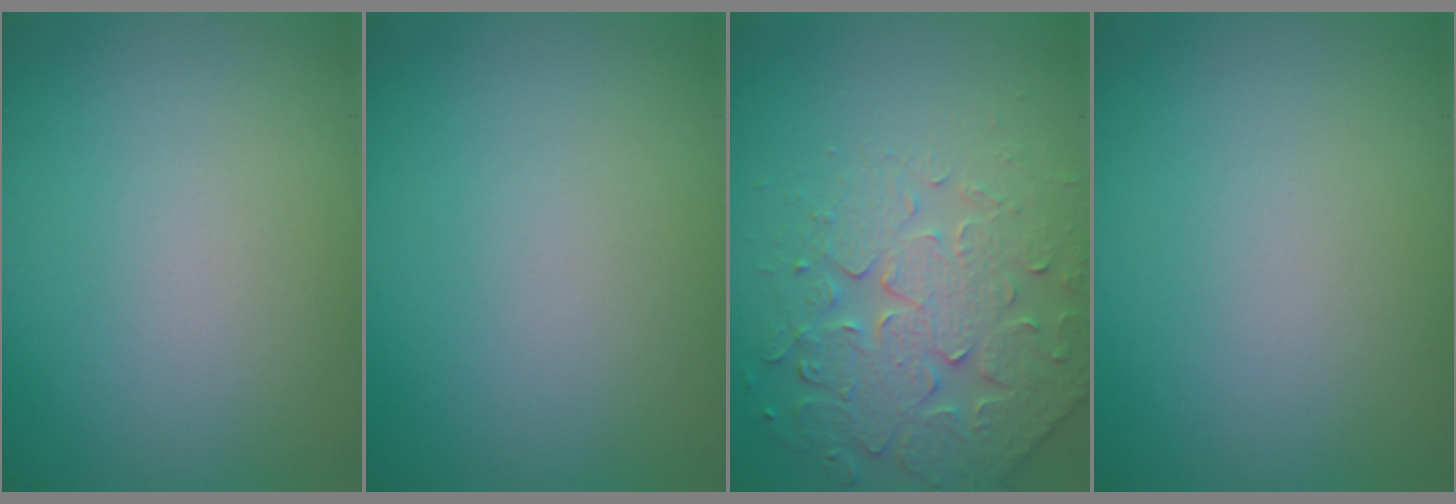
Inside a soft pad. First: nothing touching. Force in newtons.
{"total": 0.0}
{"total": 5.0, "press": 4.8, "slide": 1.5}
{"total": 0.0}